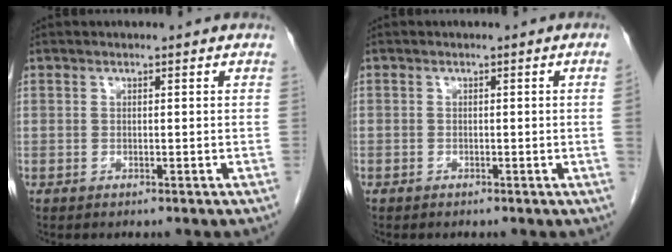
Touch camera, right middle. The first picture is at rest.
{"total": 1.2, "force": [-0.2, -0.5, 1.0], "torque": [-0.004, 0.001, -0.003]}